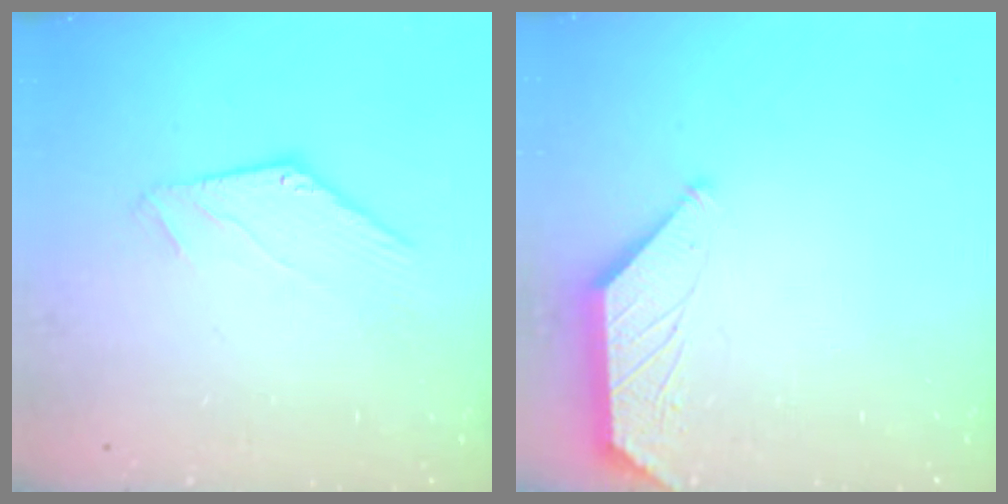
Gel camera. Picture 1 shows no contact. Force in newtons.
{"total": 0.8, "press": 0.7, "slide": 0.1}